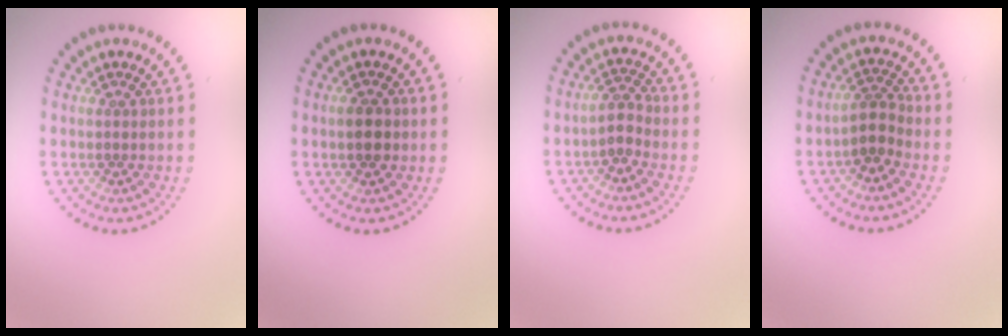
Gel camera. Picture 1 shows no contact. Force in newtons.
{"total": 2.2, "press": 2.2, "slide": 0.0}
{"total": 1.7, "press": 1.3, "slide": 1.1}
{"total": 2.5, "press": 2.0, "slide": 1.5}